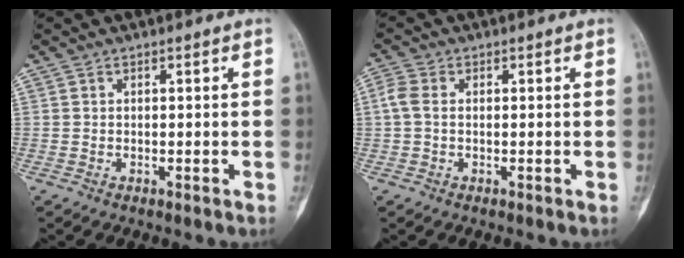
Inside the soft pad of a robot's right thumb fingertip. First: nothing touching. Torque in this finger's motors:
{"motor_torque": [-0.10, 1.13, 0.72, 0.08, 0.03]}